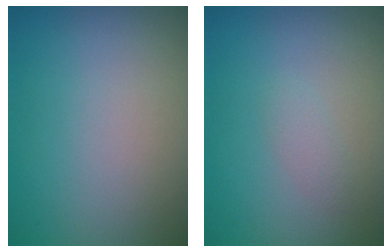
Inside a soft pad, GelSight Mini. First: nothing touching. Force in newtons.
{"total": 0.9, "press": 0.9, "slide": 0.0}